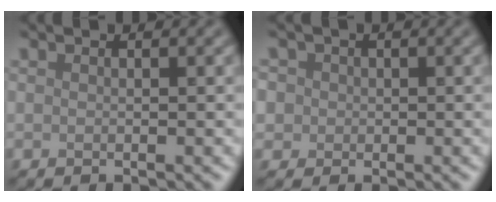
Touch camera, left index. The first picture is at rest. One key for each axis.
{"total": 3.6, "fx": 1.1, "fy": 3.1, "fz": 1.3, "tx": -0.015, "ty": 0.022, "tz": 0.000}